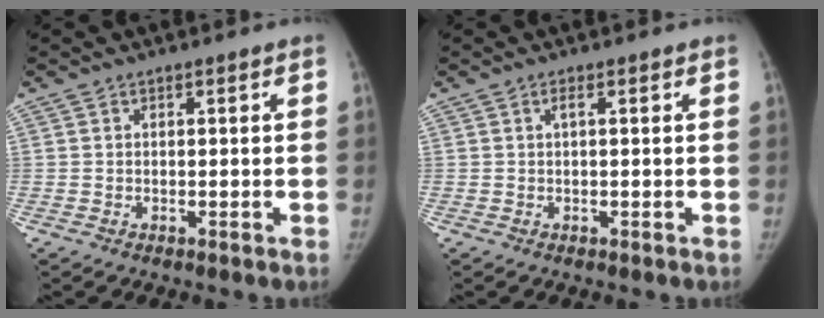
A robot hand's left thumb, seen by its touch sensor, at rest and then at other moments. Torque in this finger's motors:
{"motor_torque": [-0.17, 0.04, 0.18, -0.04, 0.08]}